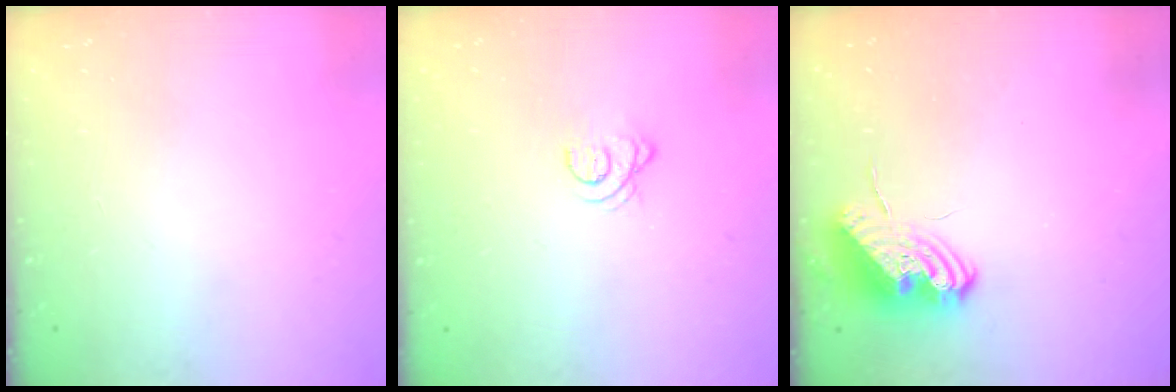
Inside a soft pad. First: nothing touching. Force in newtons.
{"total": 3.2, "press": 3.1, "slide": 0.5}
{"total": 9.1, "press": 9.0, "slide": 1.4}